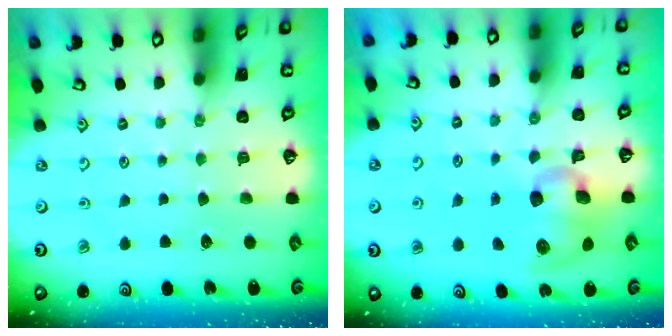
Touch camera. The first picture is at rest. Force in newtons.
{"total": 11.3, "press": 11.1, "slide": 1.6}